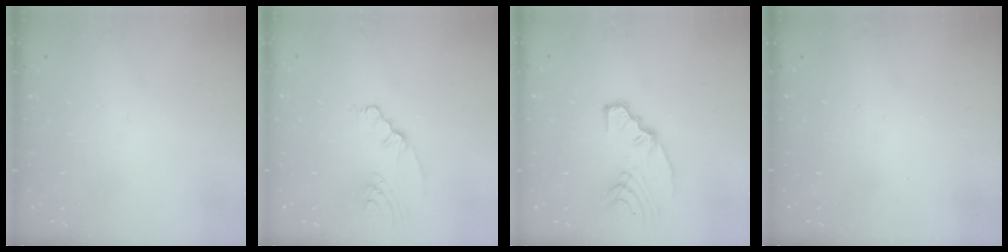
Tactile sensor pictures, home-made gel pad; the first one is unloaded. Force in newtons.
{"total": 3.1, "press": 2.8, "slide": 1.3}
{"total": 9.0, "press": 8.2, "slide": 3.7}
{"total": 0.0}